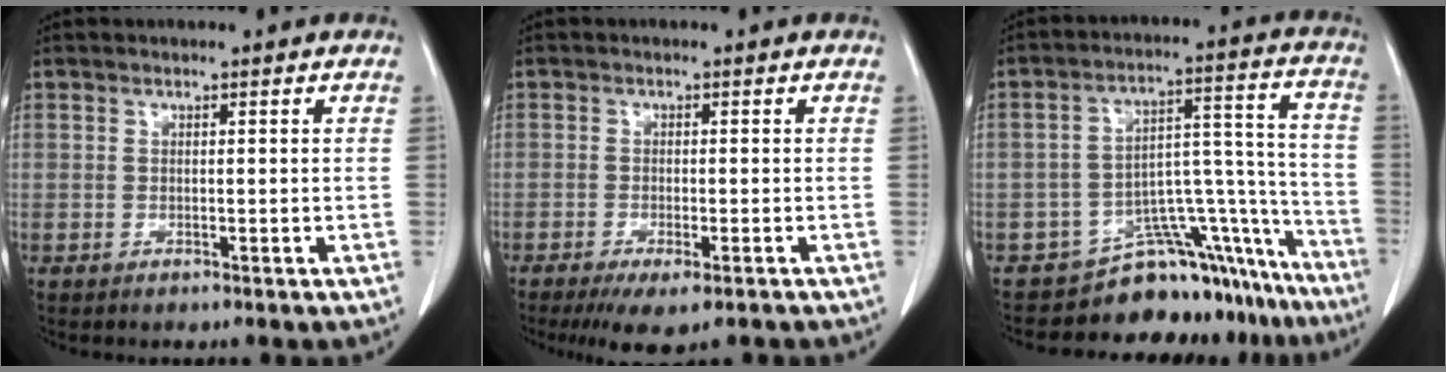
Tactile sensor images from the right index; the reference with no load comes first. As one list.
[{"total": 6.8, "force": [-5.0, 1.8, 4.4], "torque": [-0.054, -0.013, -0.074]}, {"total": 14.7, "force": [-13.6, 5.2, 2.3], "torque": [0.017, 0.094, -0.193]}]